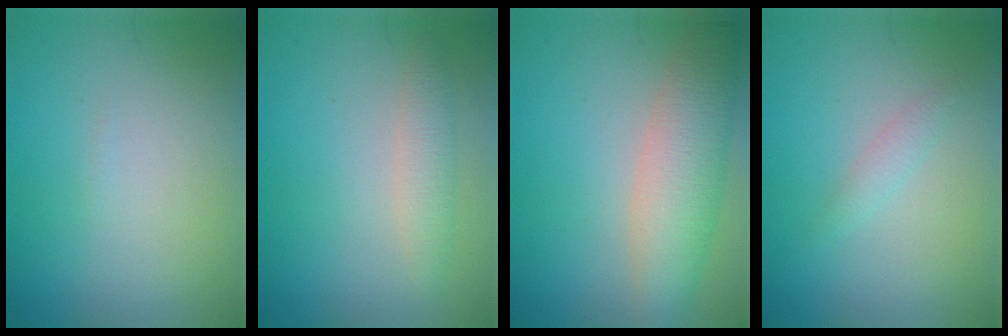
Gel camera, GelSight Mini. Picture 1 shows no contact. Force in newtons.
{"total": 1.9, "press": 1.9, "slide": 0.0}
{"total": 5.4, "press": 5.4, "slide": 0.1}
{"total": 1.2, "press": 1.2, "slide": 0.1}